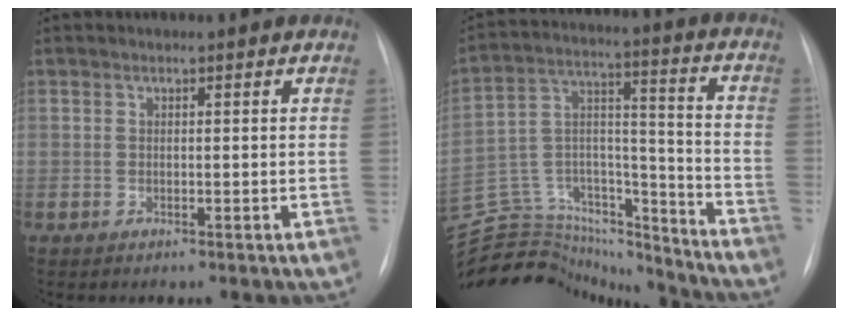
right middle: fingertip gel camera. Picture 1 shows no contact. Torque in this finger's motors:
{"motor_torque": [-0.73, -1.24, -0.22, -0.09]}